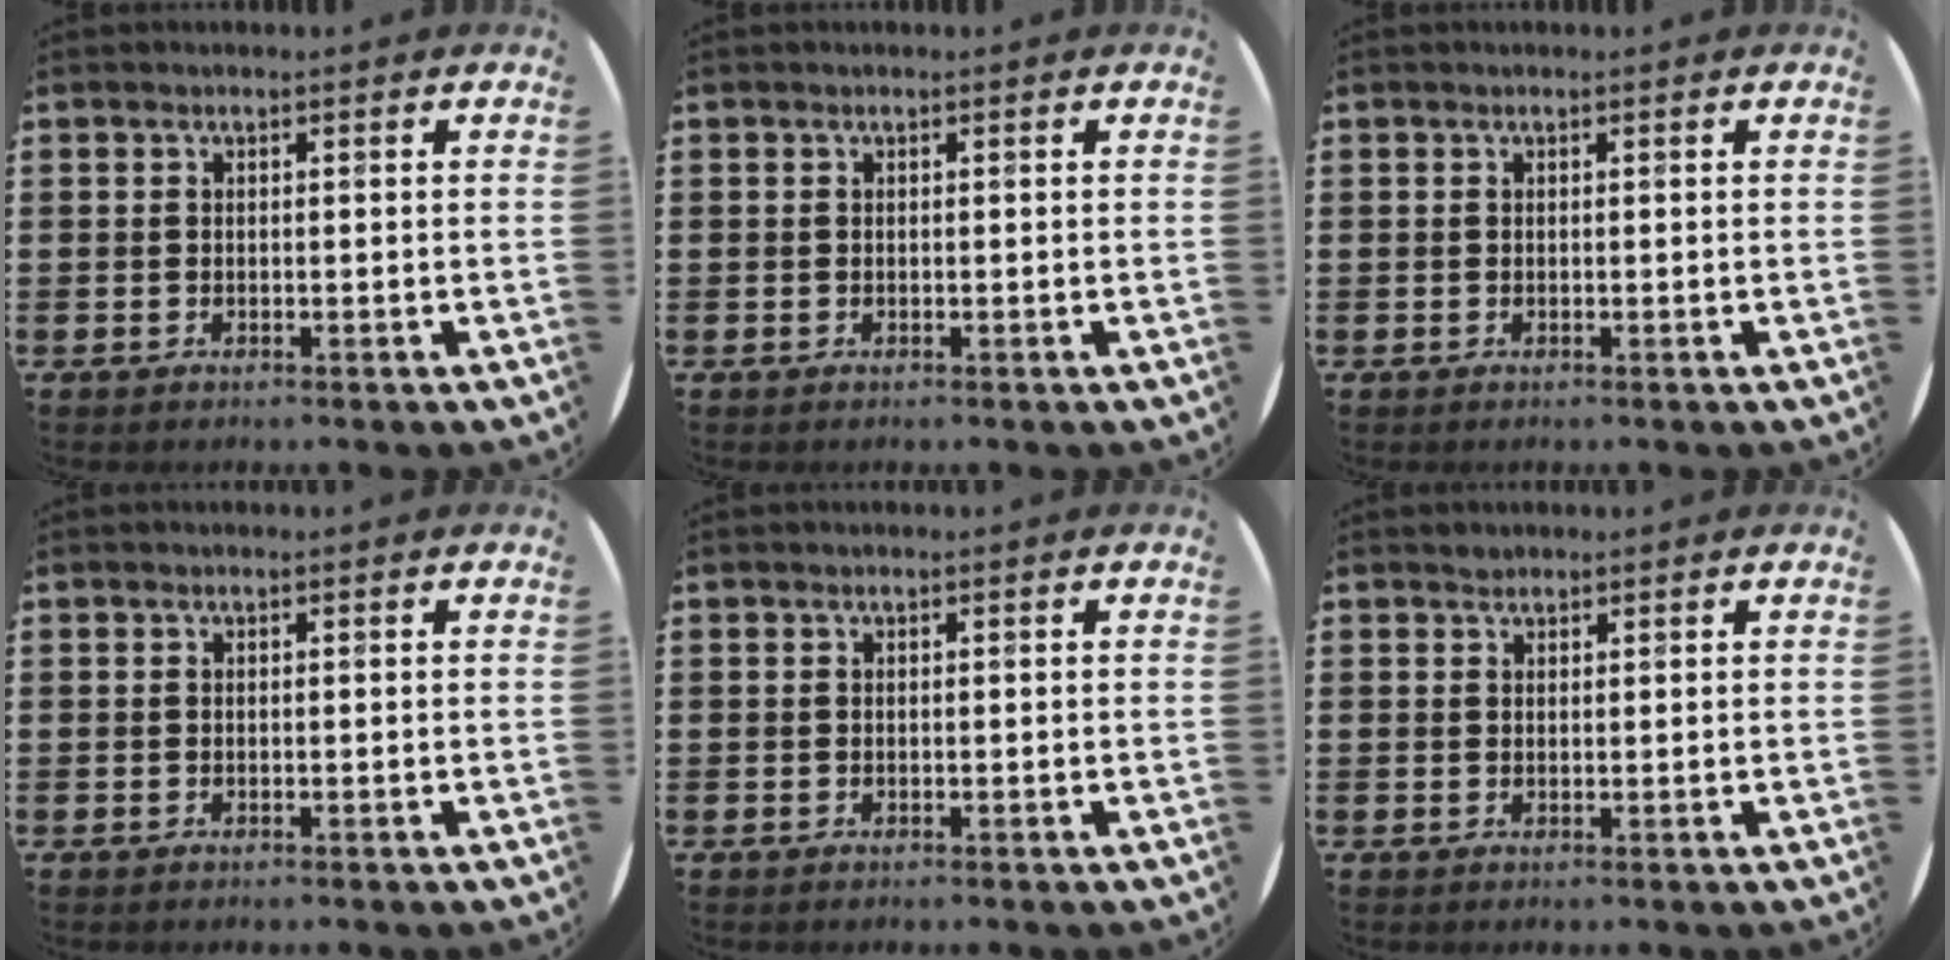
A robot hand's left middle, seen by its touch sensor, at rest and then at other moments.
{"total": 0.0}
{"total": 0.0}
{"total": 0.0}
{"total": 0.0}
{"total": 0.9, "force": [0.8, 0.3, 0.0], "torque": [0.000, 0.002, 0.015]}